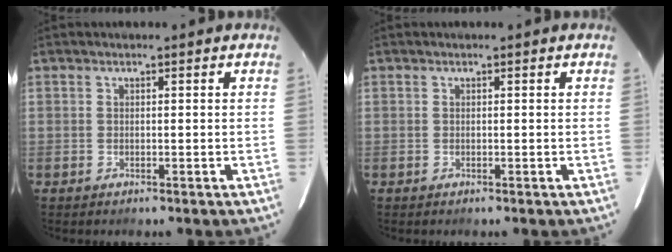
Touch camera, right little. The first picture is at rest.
{"total": 0.0}